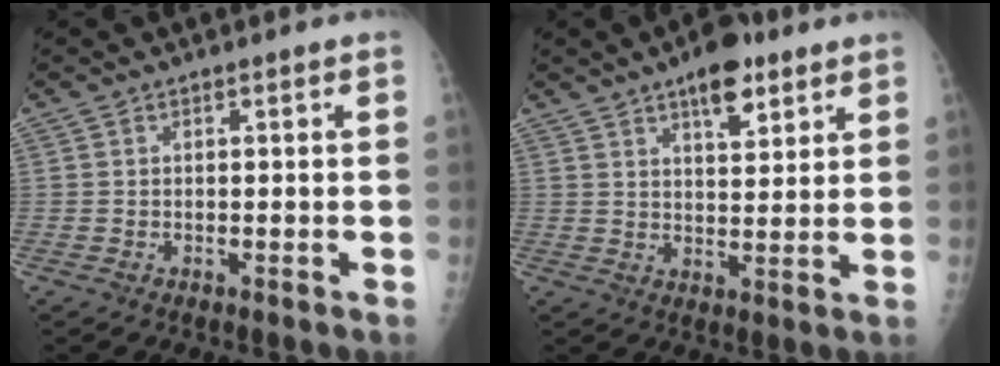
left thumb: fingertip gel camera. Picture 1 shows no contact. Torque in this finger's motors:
{"motor_torque": [1.11, 0.54, 0.60, -0.61, 0.16]}